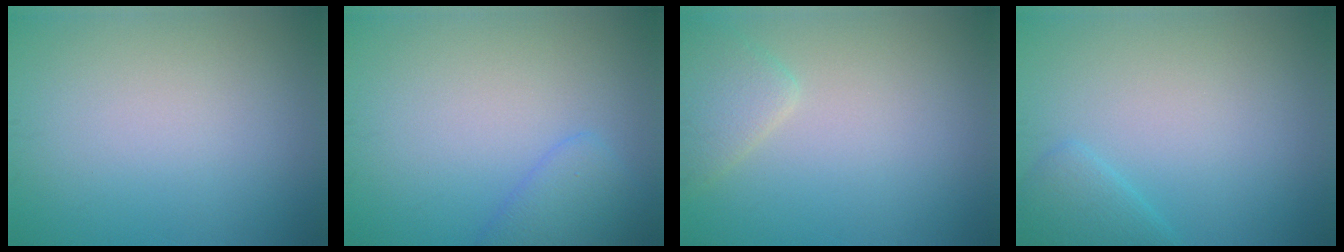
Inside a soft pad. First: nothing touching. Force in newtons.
{"total": 2.5, "press": 2.5, "slide": 0.2}
{"total": 2.4, "press": 2.4, "slide": 0.2}
{"total": 1.9, "press": 1.9, "slide": 0.1}